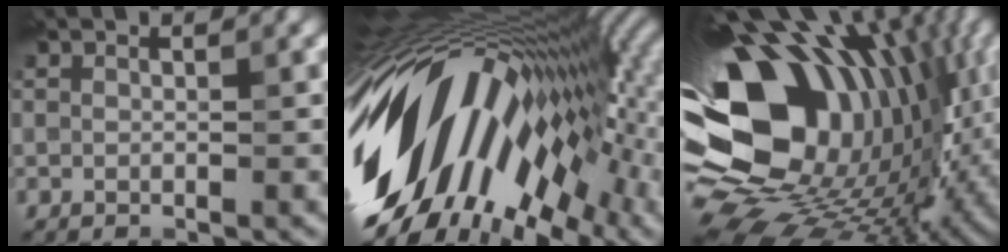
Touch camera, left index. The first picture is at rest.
{"total": 16.8, "force": [-1.0, 9.7, 13.7], "torque": [-0.248, 0.011, -0.030]}
{"total": 18.4, "force": [0.8, 12.8, 13.3], "torque": [-0.237, -0.032, 0.033]}